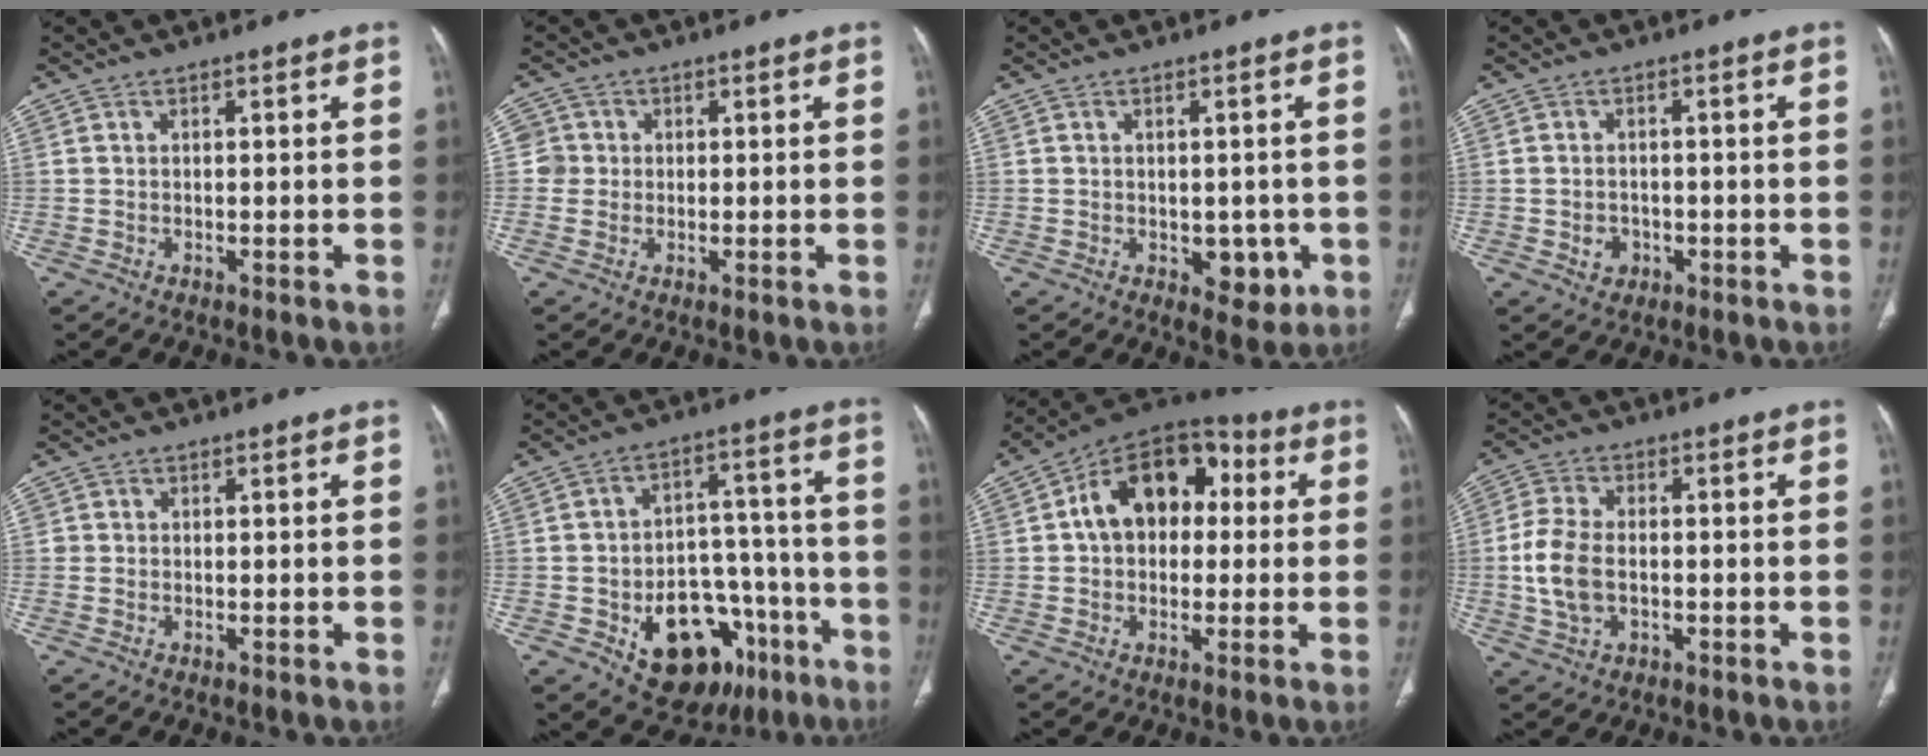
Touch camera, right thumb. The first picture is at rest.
{"total": 3.1, "force": [0.2, 3.1, 0.1], "torque": [0.024, 0.008, -0.001]}
{"total": 5.1, "force": [-1.2, 3.5, 3.5], "torque": [-0.015, -0.002, -0.007]}
{"total": 3.0, "force": [-0.9, 2.6, 1.2], "torque": [-0.012, 0.007, -0.009]}
{"total": 0.8, "force": [0.1, 0.8, 0.0], "torque": [0.006, 0.005, 0.001]}
{"total": 19.6, "force": [-8.7, 12.8, 12.1], "torque": [-0.127, 0.068, -0.112]}
{"total": 16.0, "force": [2.5, 11.1, 11.2], "torque": [-0.136, 0.037, 0.028]}
{"total": 8.6, "force": [-1.0, 5.5, 6.6], "torque": [-0.144, 0.009, -0.021]}